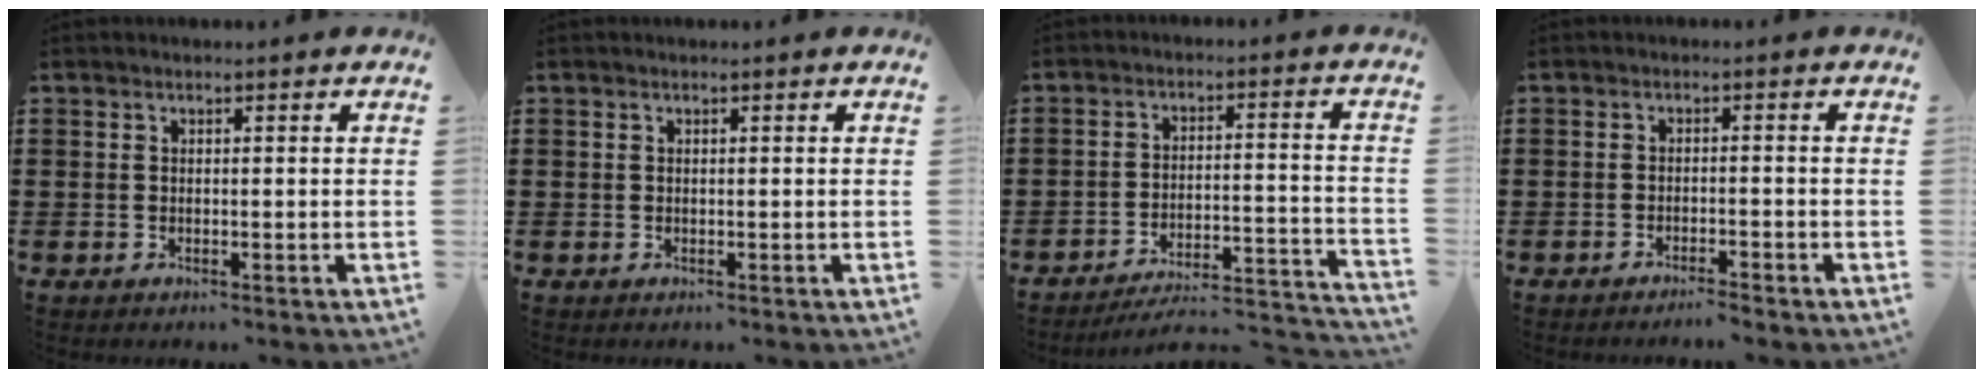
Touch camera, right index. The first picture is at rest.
{"total": 0.0}
{"total": 4.5, "force": [-4.2, 0.4, 1.6], "torque": [-0.031, -0.009, -0.088]}
{"total": 1.7, "force": [-1.6, -0.2, 0.5], "torque": [-0.009, 0.003, -0.032]}